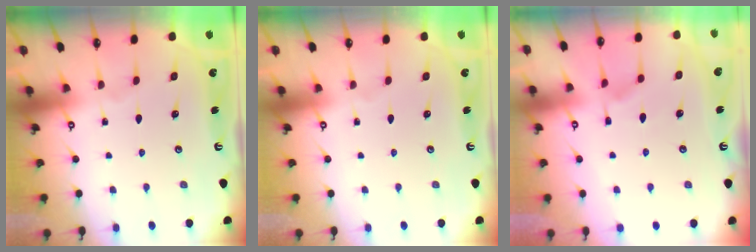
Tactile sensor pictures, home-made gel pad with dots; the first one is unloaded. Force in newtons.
{"total": 0.0}
{"total": 1.6, "press": 0.8, "slide": 1.4}